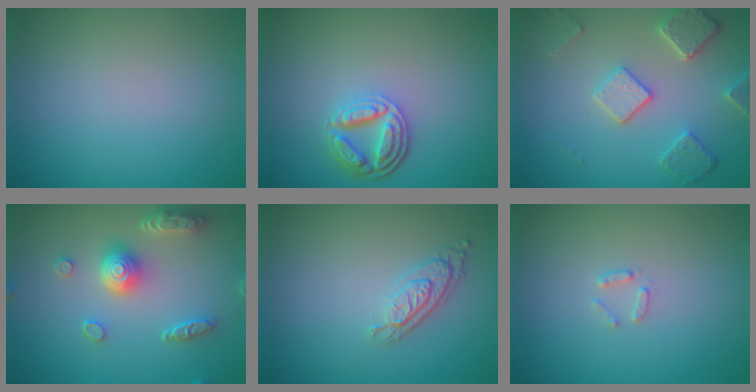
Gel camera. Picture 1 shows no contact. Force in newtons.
{"total": 4.0, "press": 3.2, "slide": 2.5}
{"total": 4.5, "press": 3.8, "slide": 2.5}
{"total": 5.0, "press": 4.1, "slide": 2.8}
{"total": 2.9, "press": 2.2, "slide": 1.9}
{"total": 1.0, "press": 1.0, "slide": 0.2}